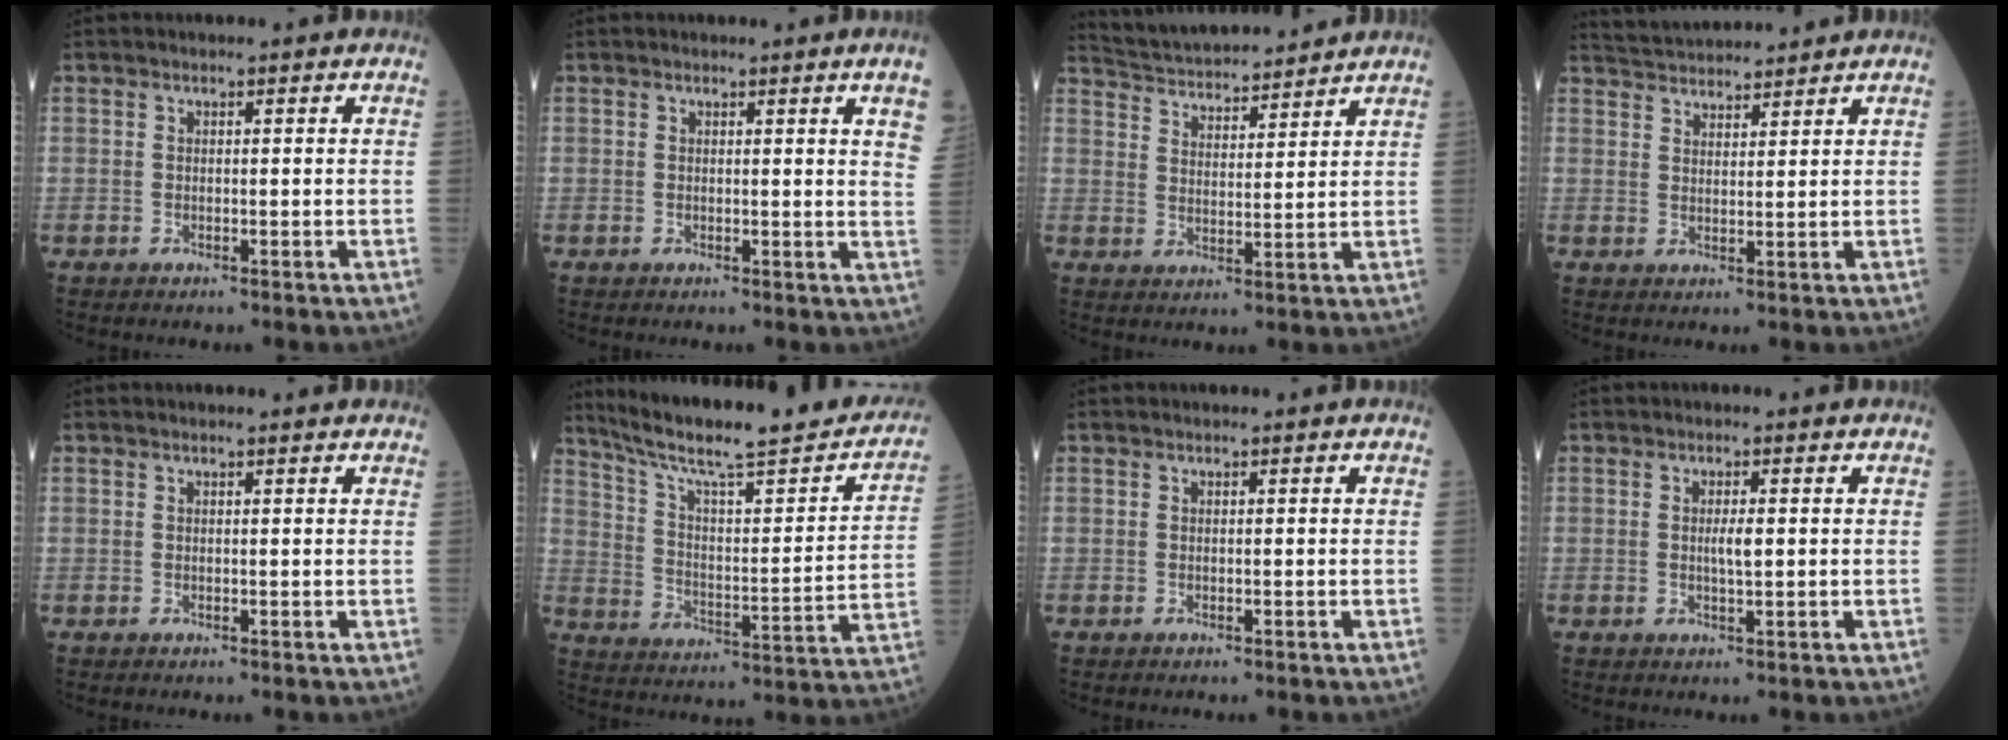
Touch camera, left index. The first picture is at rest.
{"total": 4.3, "force": [2.7, -0.3, 3.3], "torque": [-0.035, -0.017, 0.013]}
{"total": 13.1, "force": [12.5, 1.5, 3.7], "torque": [-0.071, 0.018, 0.200]}
{"total": 7.8, "force": [7.7, 0.7, 1.3], "torque": [-0.033, 0.029, 0.126]}
{"total": 2.3, "force": [2.2, 0.3, 0.8], "torque": [-0.014, 0.010, 0.020]}
{"total": 26.2, "force": [22.2, 3.1, 13.4], "torque": [-0.209, -0.032, 0.311]}
{"total": 0.0}
{"total": 1.9, "force": [0.1, 0.3, 1.9], "torque": [-0.038, -0.004, 0.002]}